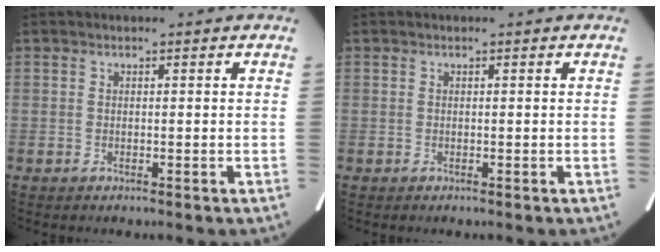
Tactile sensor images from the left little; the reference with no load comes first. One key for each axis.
{"total": 0.0}